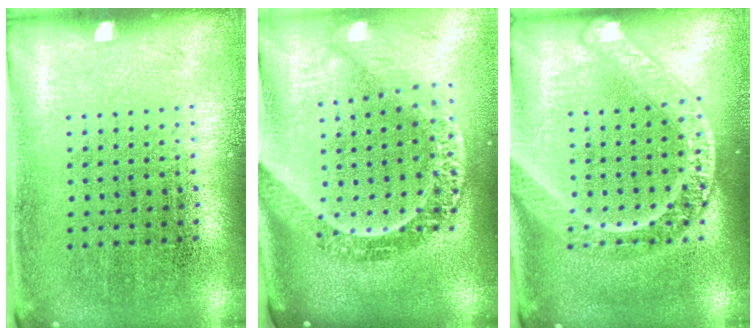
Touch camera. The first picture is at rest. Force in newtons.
{"total": 3.0, "press": 2.3, "slide": 1.9}
{"total": 3.3, "press": 3.3, "slide": 0.4}